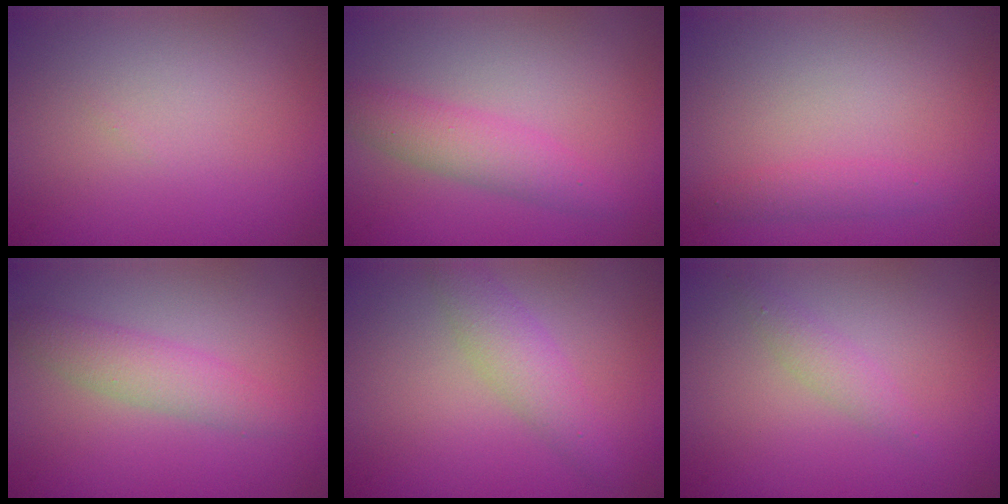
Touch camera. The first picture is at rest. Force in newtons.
{"total": 2.9, "press": 2.9, "slide": 0.1}
{"total": 1.3, "press": 1.3, "slide": 0.0}
{"total": 2.6, "press": 2.6, "slide": 0.1}
{"total": 2.8, "press": 2.8, "slide": 0.1}
{"total": 1.4, "press": 1.4, "slide": 0.0}